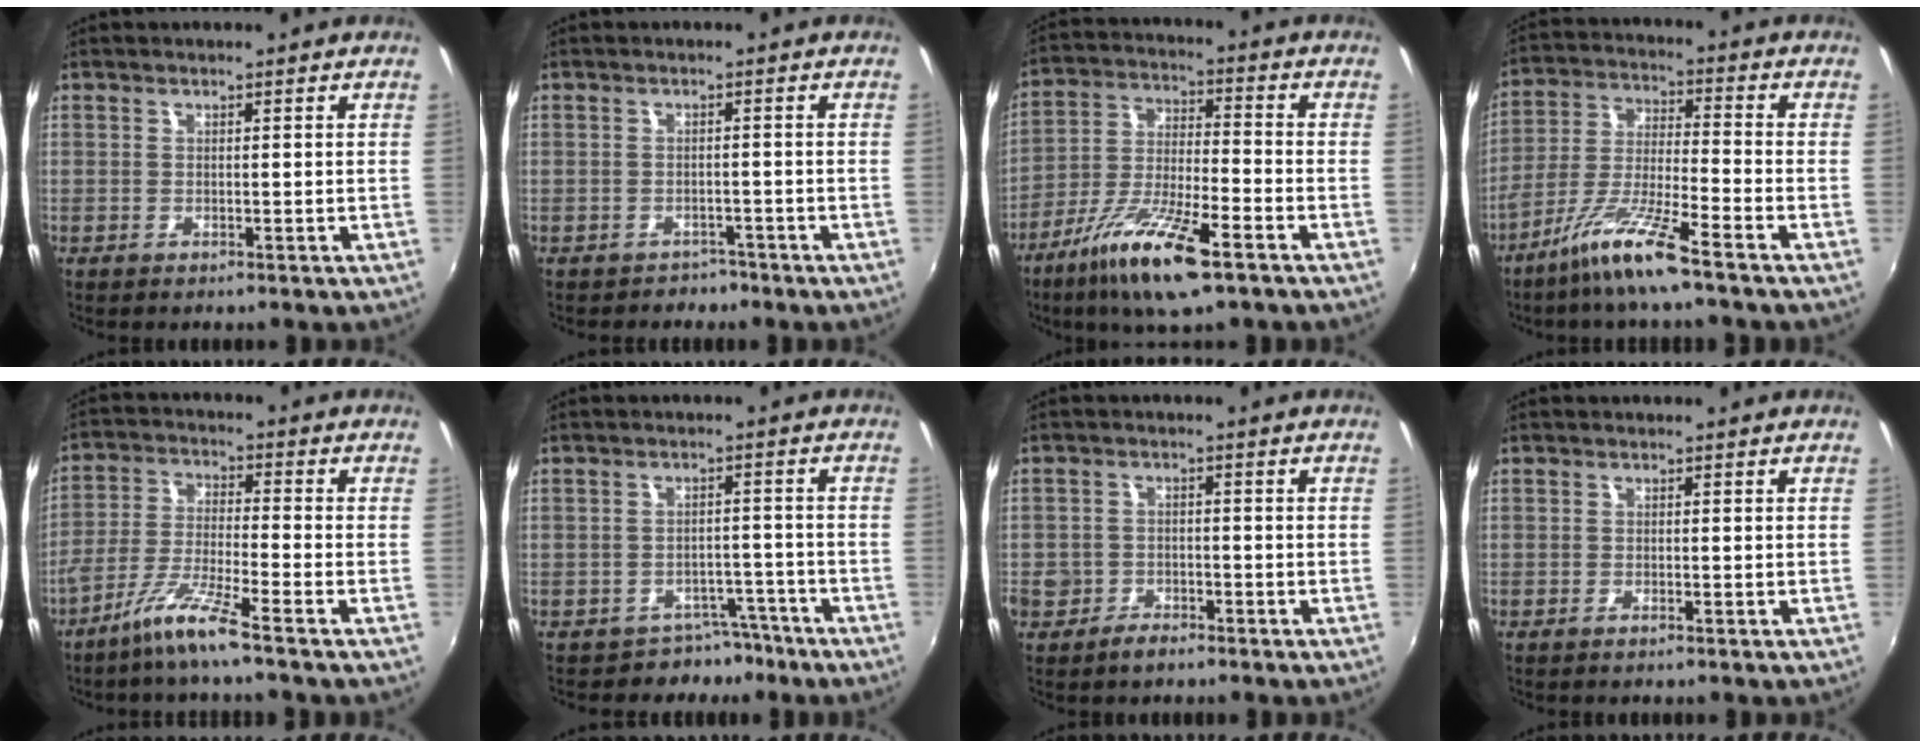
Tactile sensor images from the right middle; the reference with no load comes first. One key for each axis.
{"total": 3.1, "fx": -2.6, "fy": 1.8, "fz": 0.1, "tx": -0.008, "ty": -0.004, "tz": -0.037}
{"total": 14.4, "fx": -8.9, "fy": 2.9, "fz": 11.0, "tx": -0.225, "ty": -0.028, "tz": -0.167}
{"total": 10.6, "fx": -7.3, "fy": -0.1, "fz": 7.7, "tx": -0.161, "ty": -0.007, "tz": -0.137}
{"total": 7.7, "fx": -5.5, "fy": -0.6, "fz": 5.4, "tx": -0.115, "ty": -0.003, "tz": -0.107}
{"total": 5.4, "fx": -4.2, "fy": 3.3, "fz": 0.0, "tx": 0.002, "ty": 0.026, "tz": -0.057}
{"total": 5.4, "fx": -3.4, "fy": 3.8, "fz": 2.0, "tx": -0.062, "ty": -0.001, "tz": -0.062}
{"total": 0.5, "fx": -0.4, "fy": -0.1, "fz": 0.4, "tx": -0.005, "ty": 0.000, "tz": -0.008}